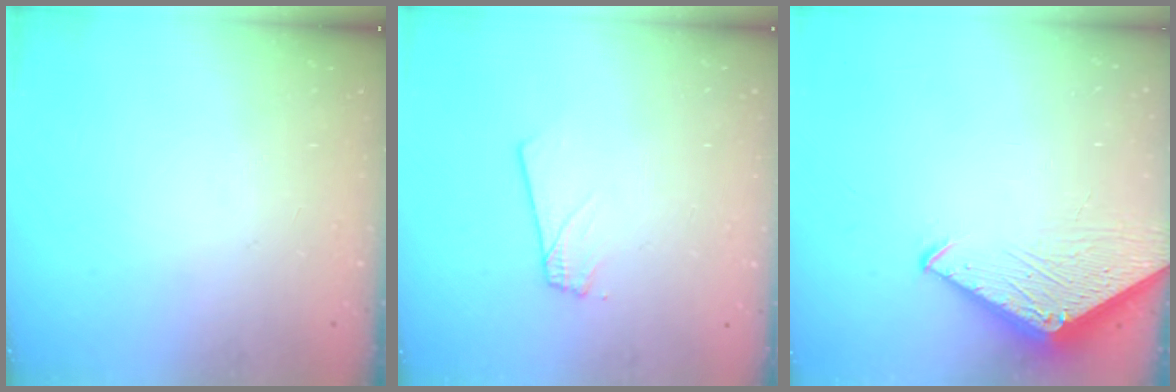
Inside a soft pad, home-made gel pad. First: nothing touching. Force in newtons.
{"total": 2.4, "press": 2.4, "slide": 0.3}
{"total": 4.6, "press": 4.6, "slide": 0.5}